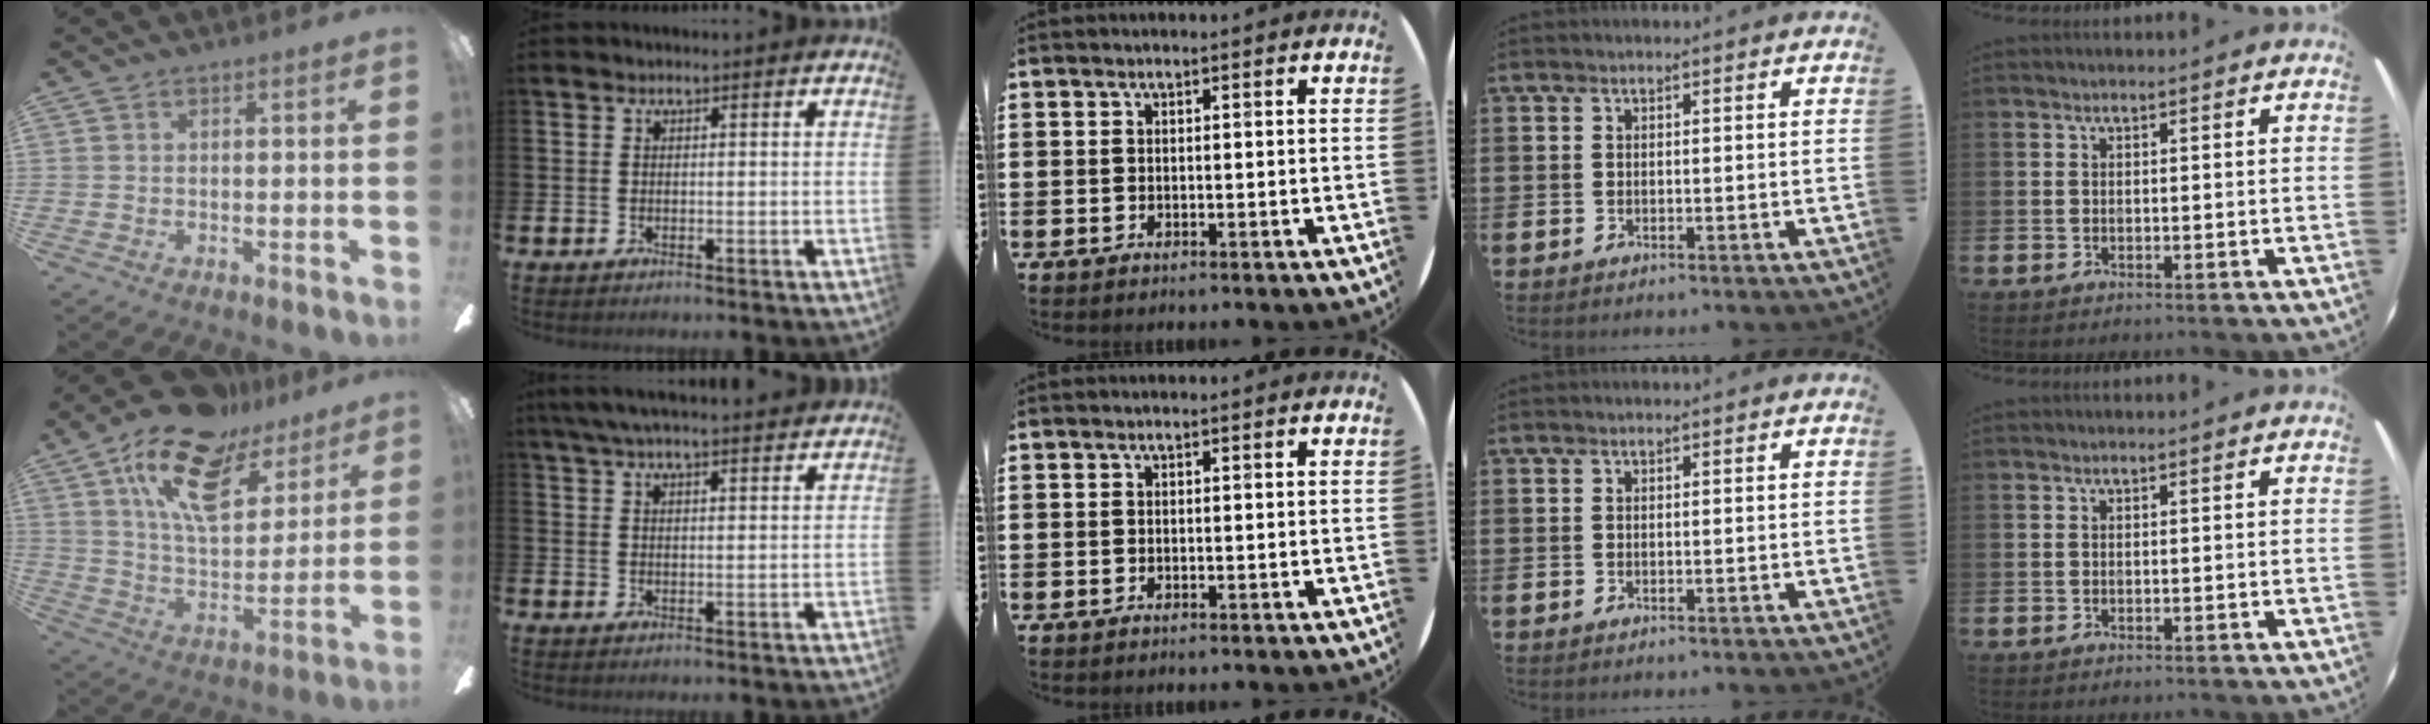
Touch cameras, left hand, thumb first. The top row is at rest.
{"thumb": {"total": 20.3, "force": [12.1, 9.7, 13.0], "torque": [-0.223, -0.058, 0.211]}, "index": {"total": 5.4, "force": [5.0, 0.5, 2.0], "torque": [-0.056, -0.010, 0.094]}}